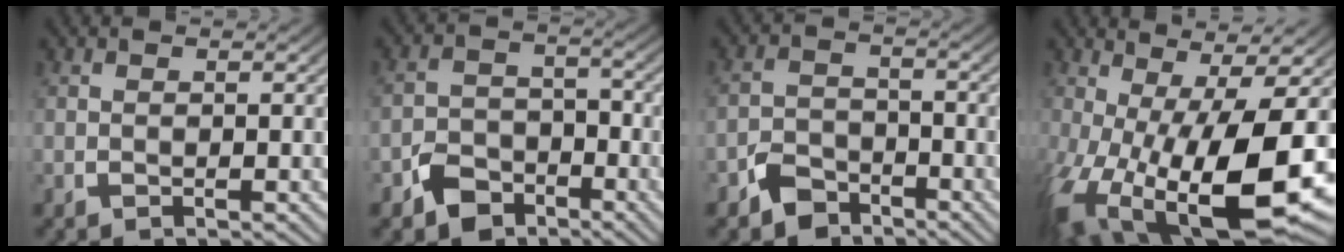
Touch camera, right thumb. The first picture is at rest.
{"total": 6.1, "force": [-3.7, 4.3, 2.3], "torque": [-0.023, -0.024, -0.057]}
{"total": 4.6, "force": [-3.3, 2.9, 1.2], "torque": [-0.007, -0.016, -0.057]}
{"total": 17.8, "force": [-4.4, 9.9, 14.1], "torque": [-0.279, -0.079, -0.016]}